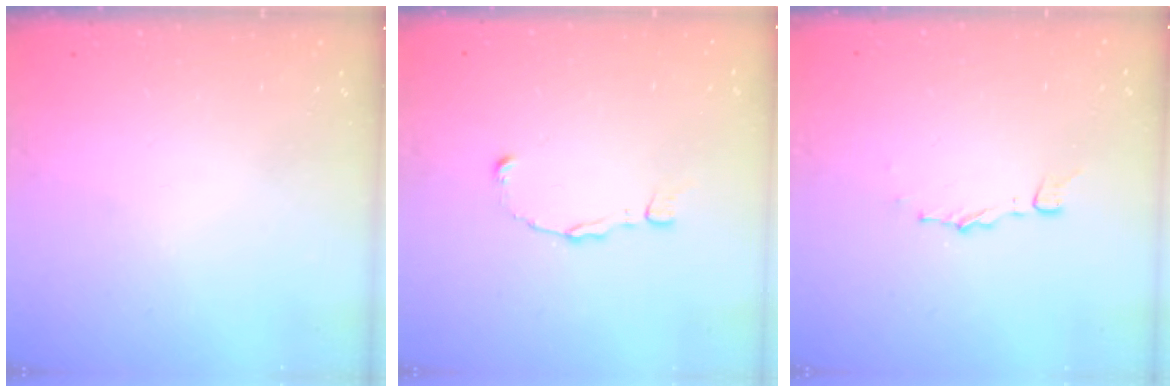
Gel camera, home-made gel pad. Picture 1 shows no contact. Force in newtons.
{"total": 1.2, "press": 1.2, "slide": 0.1}
{"total": 2.9, "press": 2.9, "slide": 0.3}